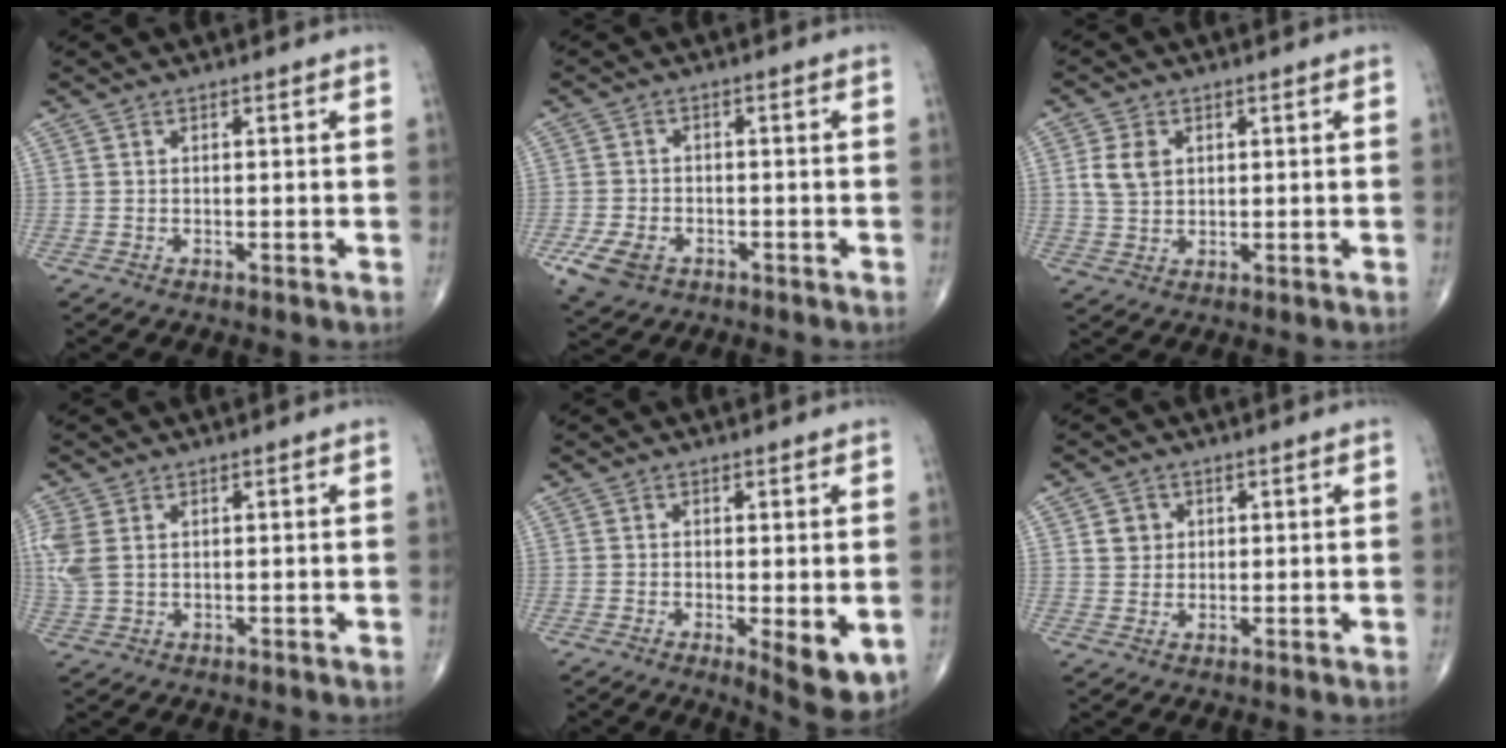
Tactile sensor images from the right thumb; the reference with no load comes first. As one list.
[{"total": 6.2, "force": [-3.0, 4.3, 3.3], "torque": [-0.066, 0.009, -0.049]}, {"total": 5.0, "force": [1.3, 3.7, 3.2], "torque": [-0.052, -0.003, 0.029]}, {"total": 6.0, "force": [1.4, 3.9, 4.4], "torque": [-0.131, 0.009, 0.038]}, {"total": 7.2, "force": [-1.7, 2.3, 6.6], "torque": [-0.085, -0.020, -0.021]}, {"total": 3.3, "force": [1.0, 3.0, 1.0], "torque": [0.000, -0.003, 0.015]}]